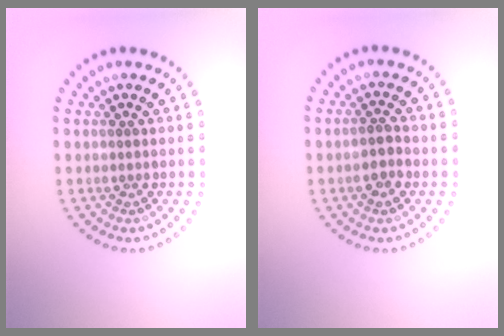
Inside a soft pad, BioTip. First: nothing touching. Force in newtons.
{"total": 1.7, "press": 1.6, "slide": 0.2}